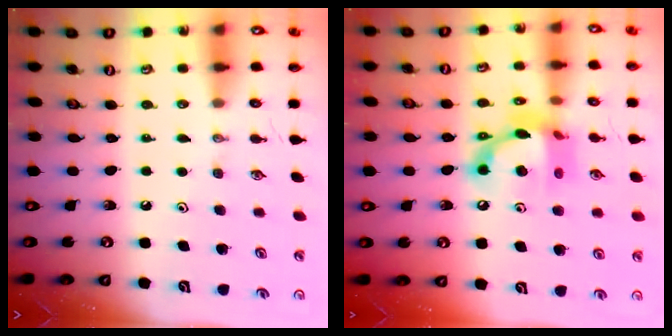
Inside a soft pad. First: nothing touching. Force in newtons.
{"total": 13.6, "press": 13.6, "slide": 0.8}